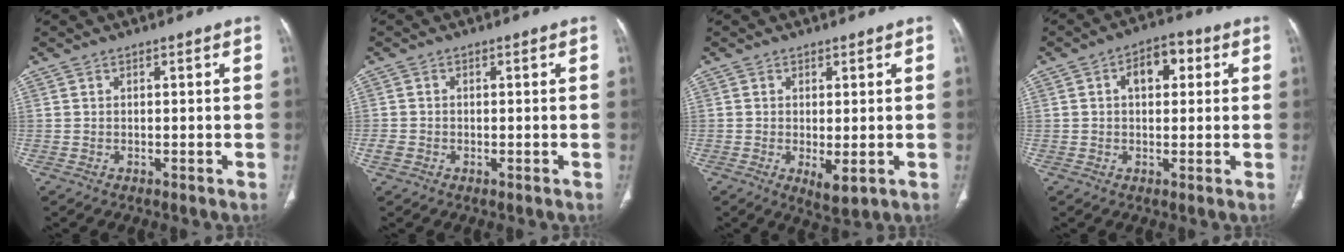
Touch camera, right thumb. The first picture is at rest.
{"total": 1.6, "force": [-0.6, 1.3, 0.7], "torque": [-0.017, 0.004, -0.012]}
{"total": 4.0, "force": [-0.9, 1.5, 3.6], "torque": [-0.063, -0.015, -0.009]}
{"total": 7.0, "force": [1.7, 4.3, 5.2], "torque": [-0.059, 0.015, 0.020]}